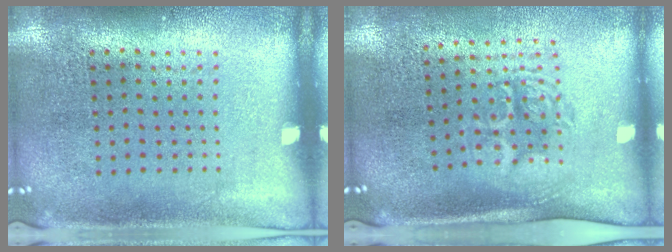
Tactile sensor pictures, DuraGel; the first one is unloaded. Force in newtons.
{"total": 1.8, "press": 1.3, "slide": 1.1}